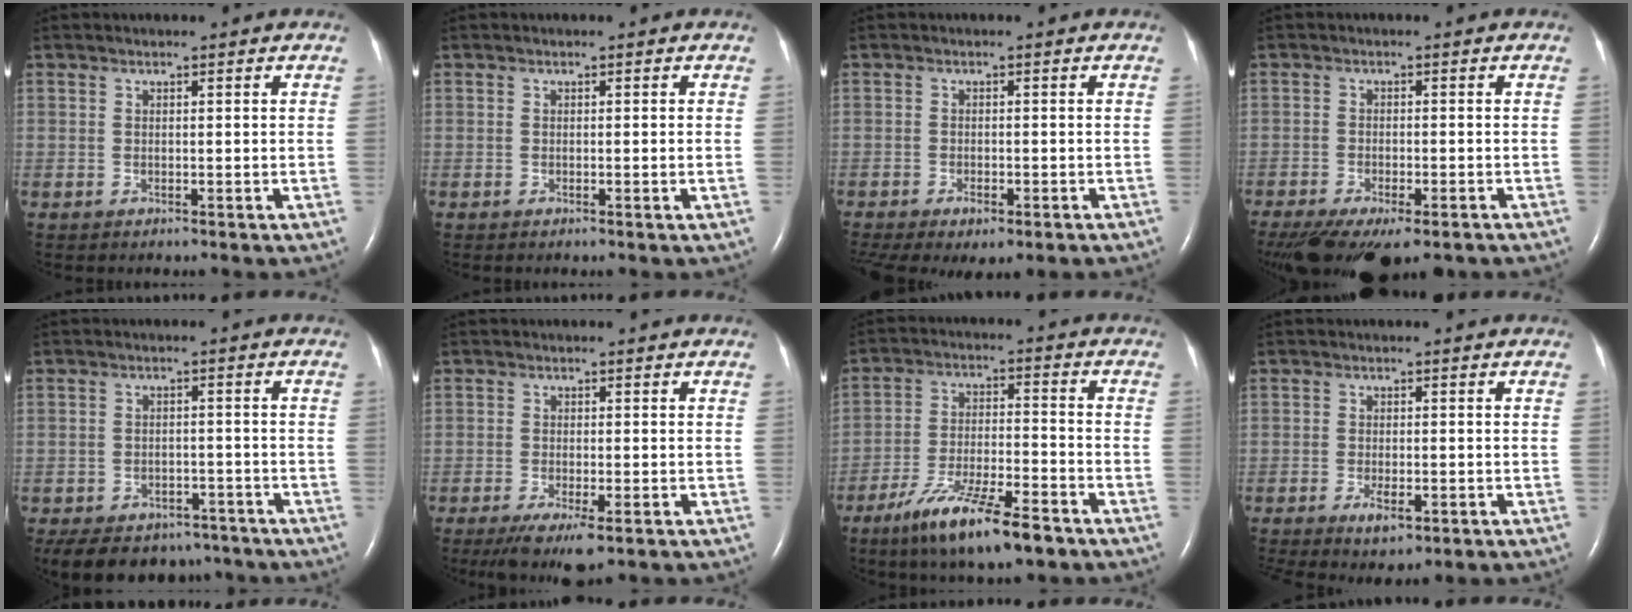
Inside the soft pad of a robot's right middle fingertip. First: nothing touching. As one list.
[{"total": 0.9, "force": [-0.2, -0.2, 0.8], "torque": [-0.012, -0.001, -0.003]}, {"total": 6.2, "force": [-3.9, 2.2, 4.4], "torque": [-0.069, -0.016, -0.058]}, {"total": 14.0, "force": [-9.9, 4.6, 8.8], "torque": [-0.177, -0.031, -0.148]}, {"total": 14.3, "force": [-11.0, 7.8, 4.8], "torque": [-0.103, 0.002, -0.135]}, {"total": 5.9, "force": [-3.6, 1.0, 4.5], "torque": [-0.081, -0.018, -0.057]}, {"total": 12.9, "force": [-8.8, 2.1, 9.1], "torque": [-0.167, -0.023, -0.153]}, {"total": 4.1, "force": [-2.1, 1.2, 3.3], "torque": [-0.061, -0.006, -0.027]}]